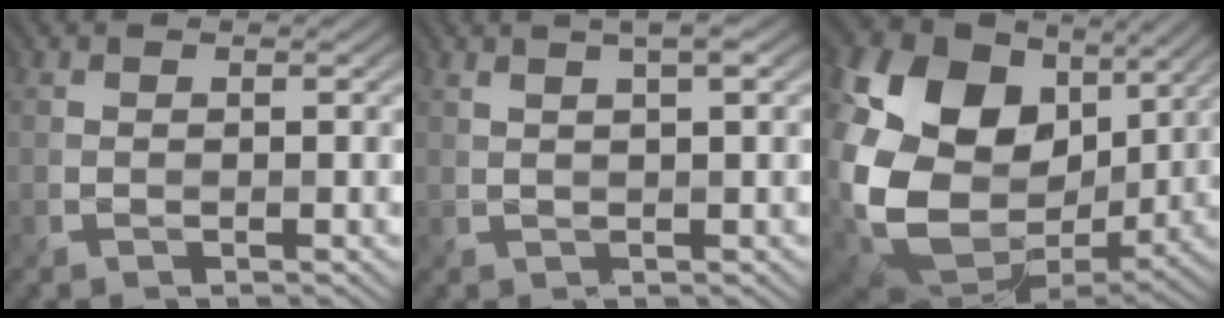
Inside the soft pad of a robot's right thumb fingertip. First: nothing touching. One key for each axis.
{"total": 3.5, "fx": 1.8, "fy": 0.7, "fz": 3.0, "tx": -0.042, "ty": 0.007, "tz": 0.018}
{"total": 20.7, "fx": 3.1, "fy": 16.0, "fz": 12.8, "tx": -0.316, "ty": -0.021, "tz": 0.094}